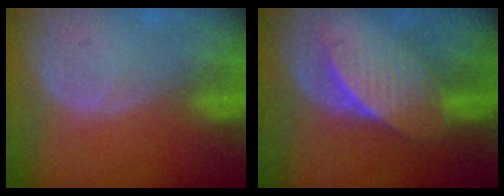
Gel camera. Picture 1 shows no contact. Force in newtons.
{"total": 7.4, "press": 6.6, "slide": 3.4}